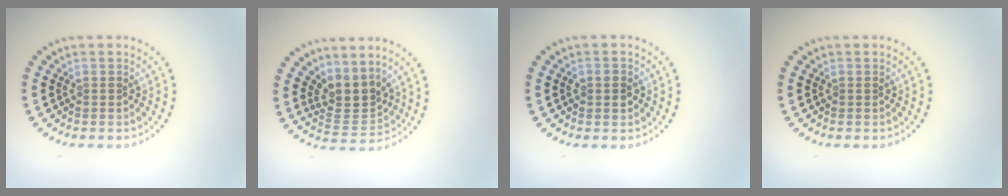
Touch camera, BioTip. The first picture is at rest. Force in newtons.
{"total": 3.2, "press": 2.4, "slide": 2.1}
{"total": 1.4, "press": 1.4, "slide": 0.3}
{"total": 0.0}